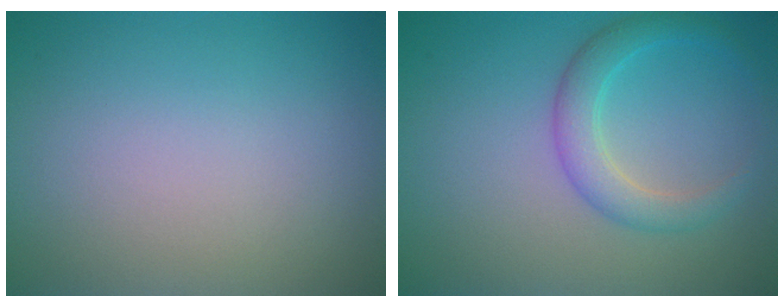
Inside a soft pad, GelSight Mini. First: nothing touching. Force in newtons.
{"total": 3.0, "press": 3.0, "slide": 0.2}